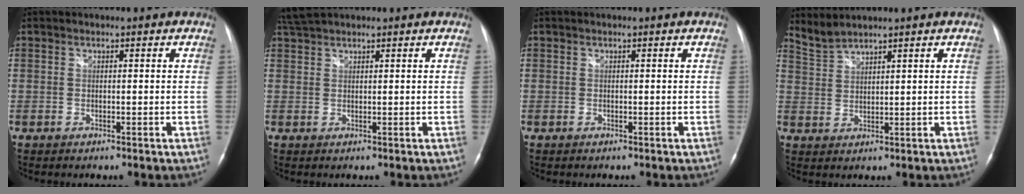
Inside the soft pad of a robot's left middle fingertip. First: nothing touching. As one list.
[{"total": 3.4, "force": [3.2, 0.3, 1.3], "torque": [-0.035, 0.021, 0.066]}, {"total": 0.0}, {"total": 3.1, "force": [3.1, -0.5, 0.1], "torque": [-0.014, 0.006, 0.073]}]